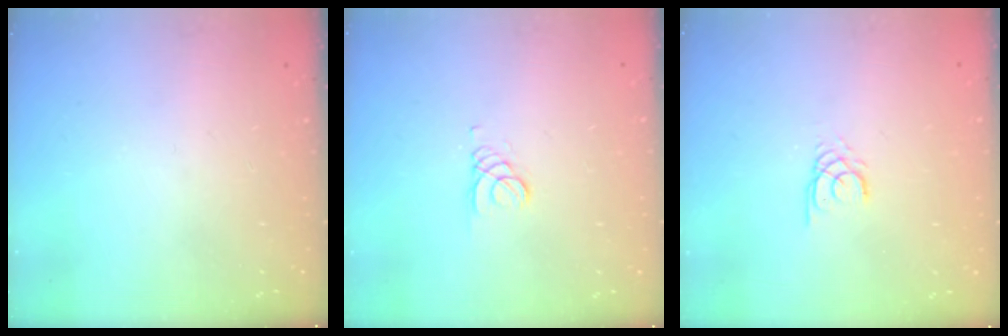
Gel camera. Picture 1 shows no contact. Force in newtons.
{"total": 0.7, "press": 0.7, "slide": 0.1}
{"total": 2.2, "press": 2.2, "slide": 0.2}